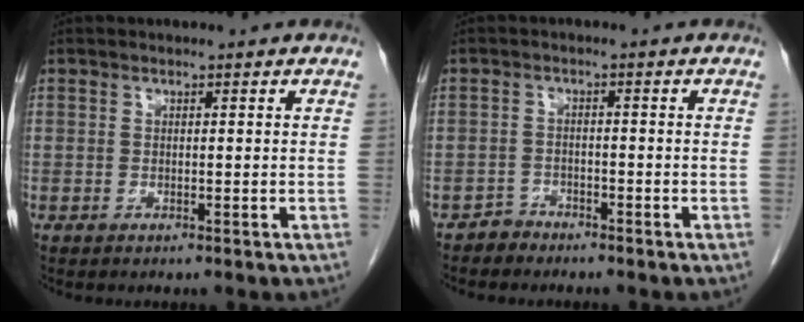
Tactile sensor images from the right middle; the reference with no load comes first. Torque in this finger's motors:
{"motor_torque": [0.26, -0.26, 0.01, 0.00]}